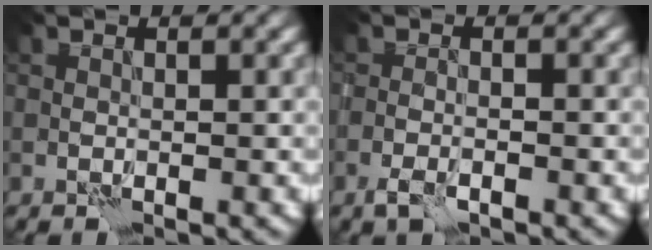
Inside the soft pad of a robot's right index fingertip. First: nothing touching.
{"total": 1.5, "force": [-1.0, 0.3, 1.0], "torque": [-0.023, 0.000, -0.022]}